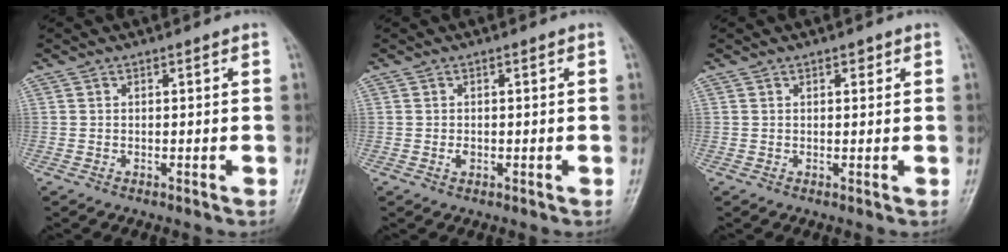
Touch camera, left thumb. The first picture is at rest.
{"total": 1.1, "force": [-0.3, 0.8, 0.7], "torque": [-0.007, 0.000, -0.006]}
{"total": 1.2, "force": [0.7, 0.7, 0.7], "torque": [-0.003, 0.000, 0.007]}